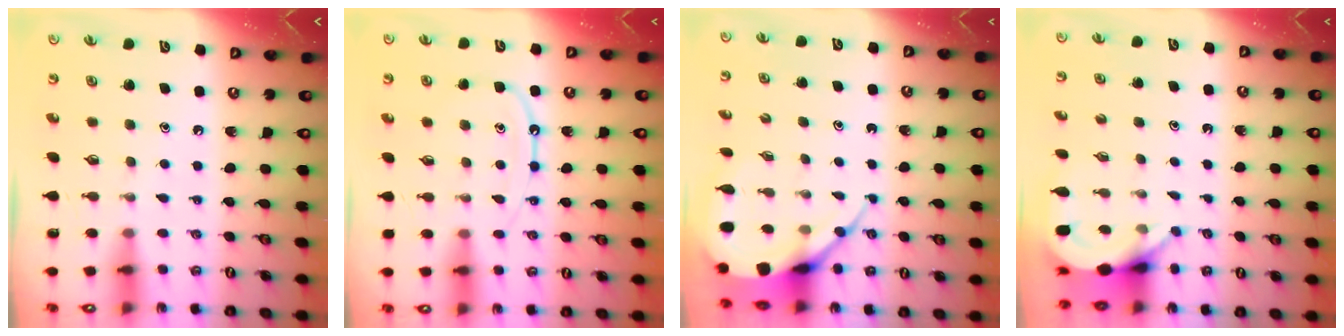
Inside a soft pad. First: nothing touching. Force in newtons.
{"total": 9.2, "press": 9.2, "slide": 0.9}
{"total": 9.1, "press": 9.0, "slide": 1.1}
{"total": 5.2, "press": 5.2, "slide": 0.2}